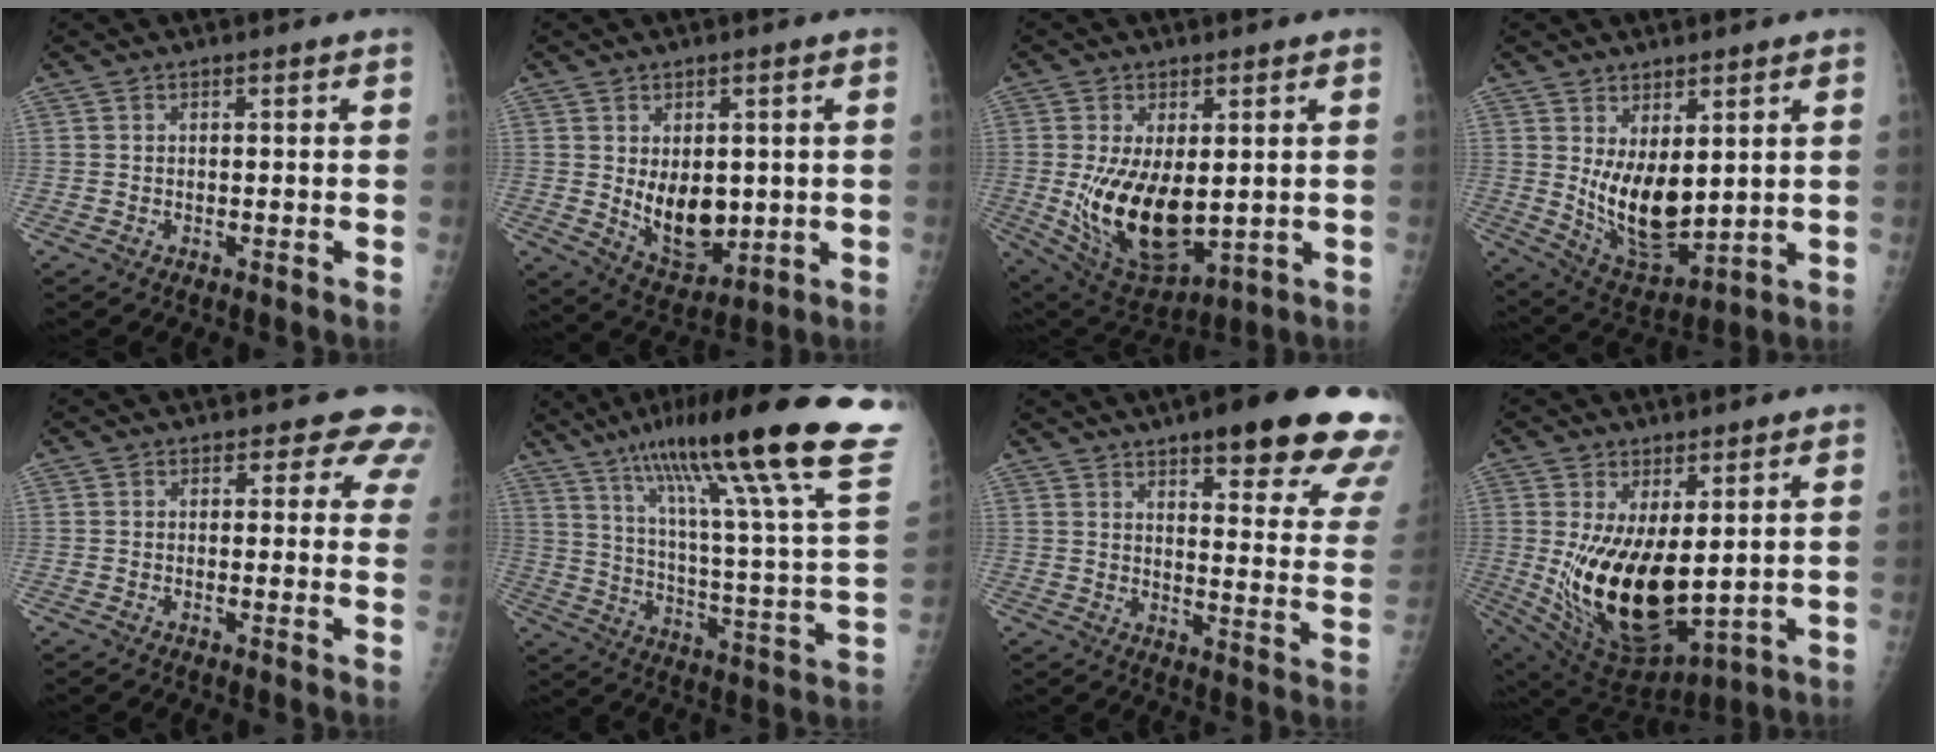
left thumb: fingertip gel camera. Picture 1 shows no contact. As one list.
[{"total": 10.1, "force": [0.1, 6.5, 7.7], "torque": [-0.083, -0.021, 0.024]}, {"total": 15.3, "force": [-0.5, 8.1, 13.0], "torque": [-0.212, -0.025, 0.018]}, {"total": 12.1, "force": [2.1, 6.3, 10.1], "torque": [-0.146, -0.037, 0.059]}, {"total": 6.0, "force": [4.9, 3.2, 1.1], "torque": [0.031, -0.021, 0.032]}, {"total": 33.0, "force": [22.0, 3.7, 24.4], "torque": [-0.333, -0.069, 0.329]}, {"total": 23.9, "force": [16.0, 5.5, 16.9], "torque": [-0.180, -0.059, 0.195]}, {"total": 17.6, "force": [1.0, 9.0, 15.2], "torque": [-0.263, -0.038, 0.048]}]